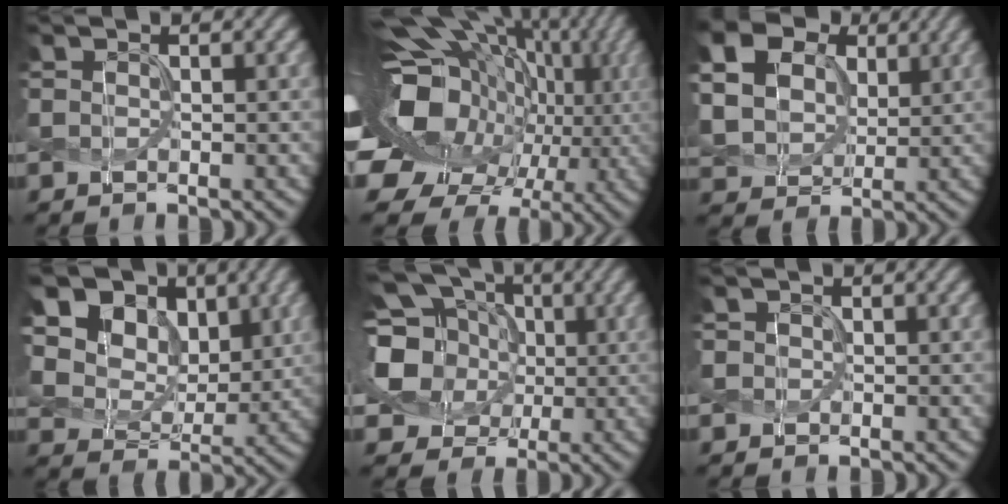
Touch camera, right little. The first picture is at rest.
{"total": 19.8, "force": [0.3, 15.1, 12.8], "torque": [-0.223, 0.001, 0.001]}
{"total": 11.1, "force": [4.9, 8.2, 5.6], "torque": [-0.154, 0.024, 0.099]}
{"total": 15.7, "force": [7.3, 11.5, 7.7], "torque": [-0.187, 0.031, 0.145]}
{"total": 10.8, "force": [1.0, 9.2, 5.5], "torque": [-0.121, 0.021, -0.017]}
{"total": 0.9, "force": [0.0, 0.9, 0.1], "torque": [0.003, -0.002, -0.004]}